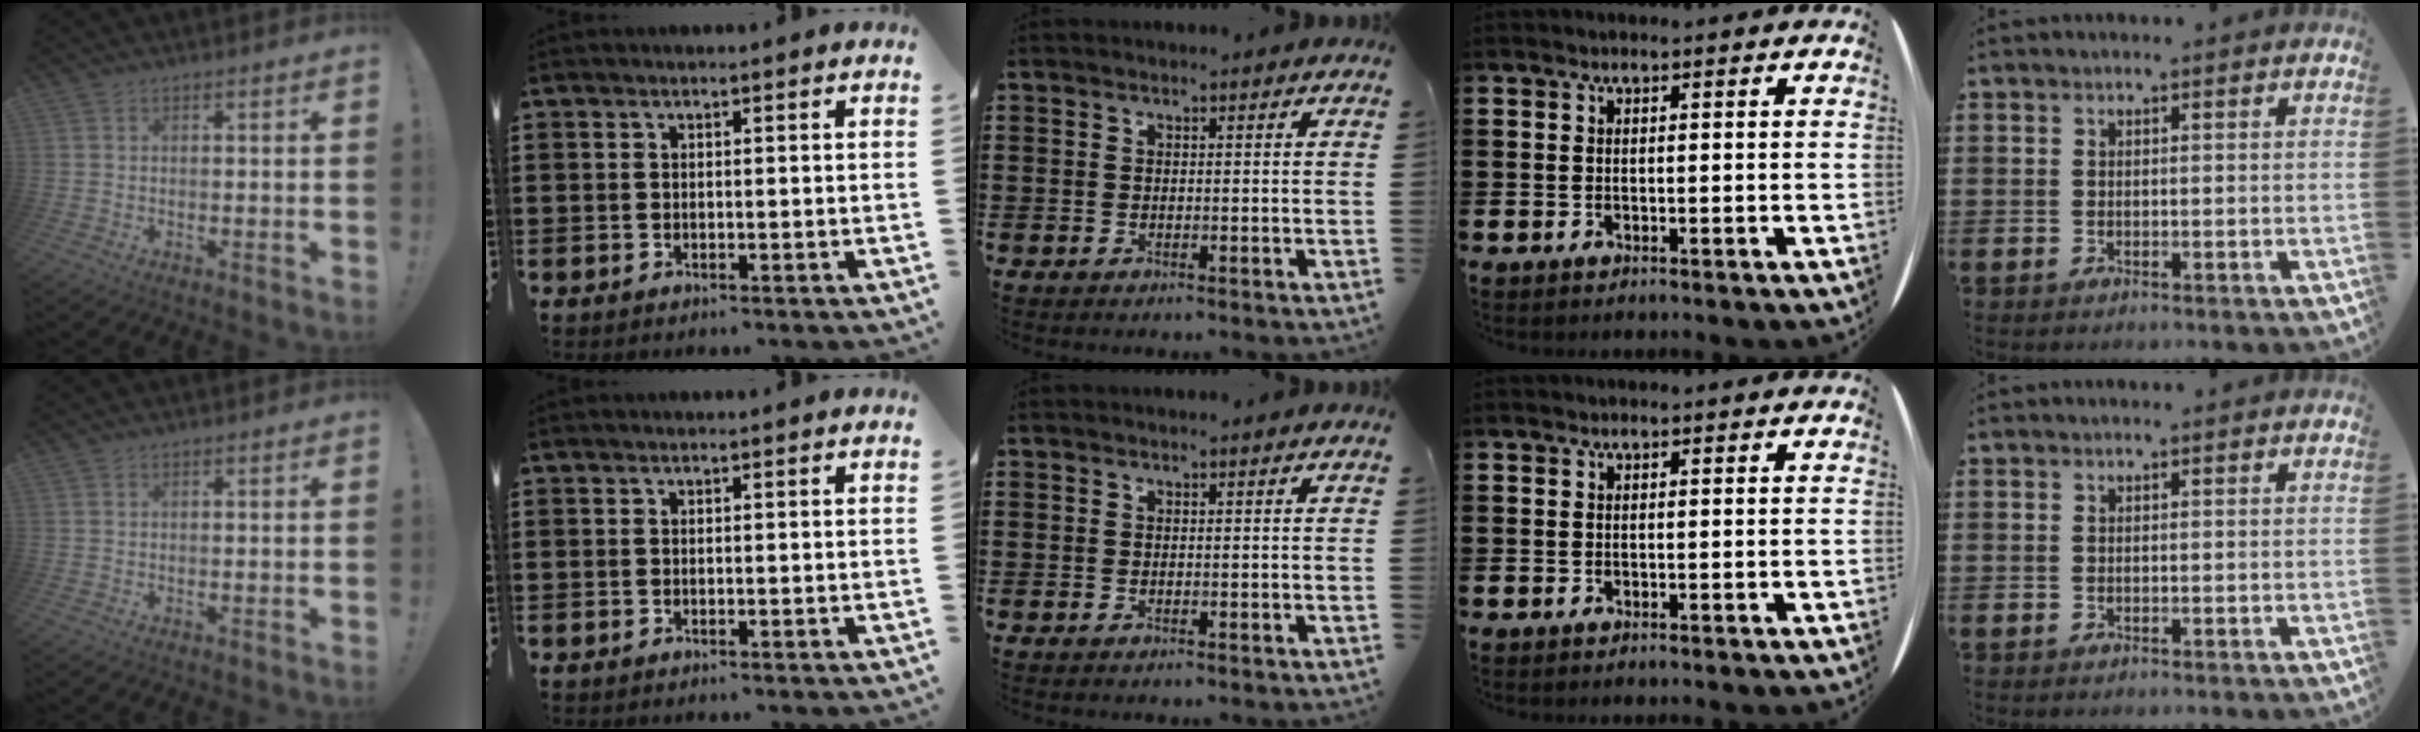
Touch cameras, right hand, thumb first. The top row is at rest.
{}